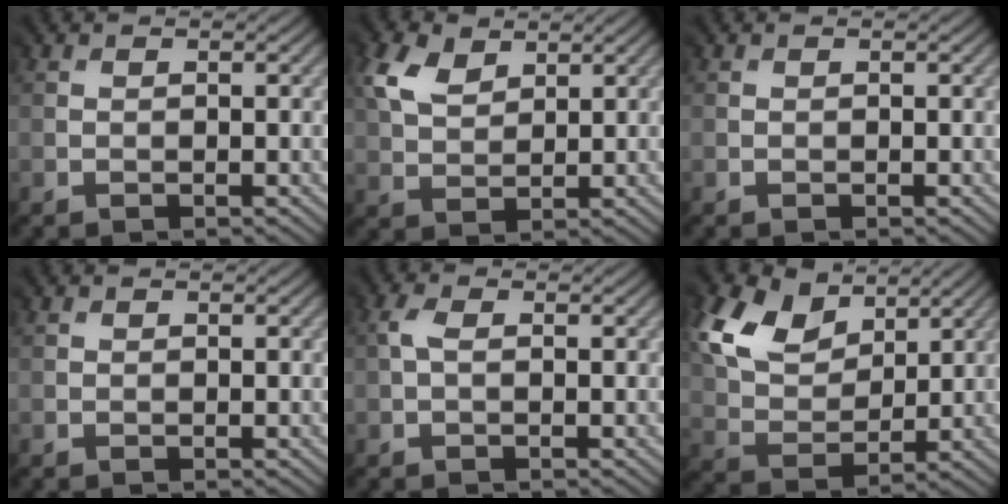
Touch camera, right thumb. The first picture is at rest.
{"total": 4.9, "force": [3.4, 3.0, 1.9], "torque": [-0.057, 0.010, 0.066]}
{"total": 0.0}
{"total": 0.6, "force": [0.3, 0.5, 0.2], "torque": [0.000, 0.000, 0.007]}
{"total": 2.2, "force": [0.5, 1.3, 1.7], "torque": [-0.046, 0.004, 0.010]}
{"total": 10.2, "force": [6.2, 6.3, 5.1], "torque": [-0.134, 0.024, 0.115]}